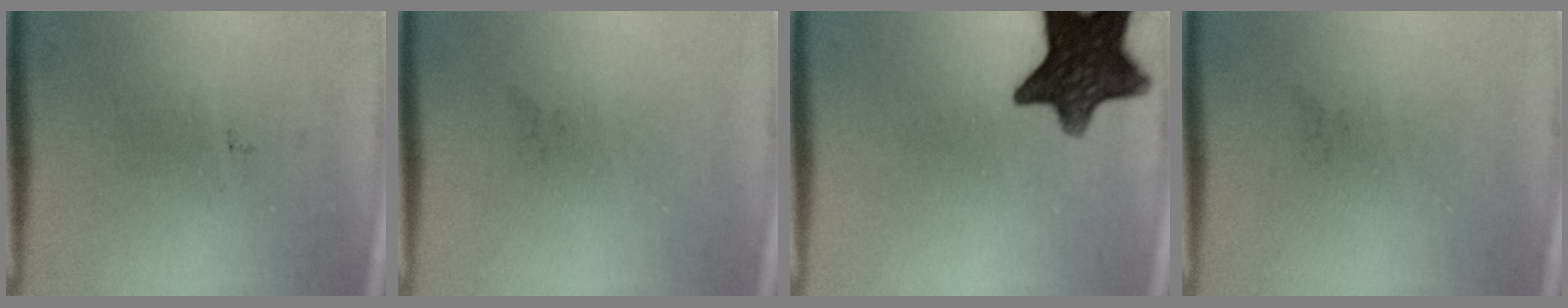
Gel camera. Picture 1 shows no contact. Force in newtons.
{"total": 0.0}
{"total": 12.8}
{"total": 0.0}